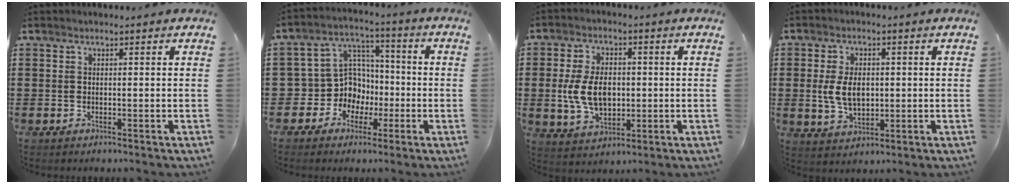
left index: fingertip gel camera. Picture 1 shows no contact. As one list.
[{"total": 8.6, "force": [-1.3, 8.2, 2.1], "torque": [-0.080, 0.004, -0.020]}, {"total": 8.3, "force": [-0.1, 5.1, 6.5], "torque": [-0.143, 0.004, -0.008]}, {"total": 6.2, "force": [0.3, 3.7, 4.9], "torque": [-0.105, 0.005, 0.000]}]